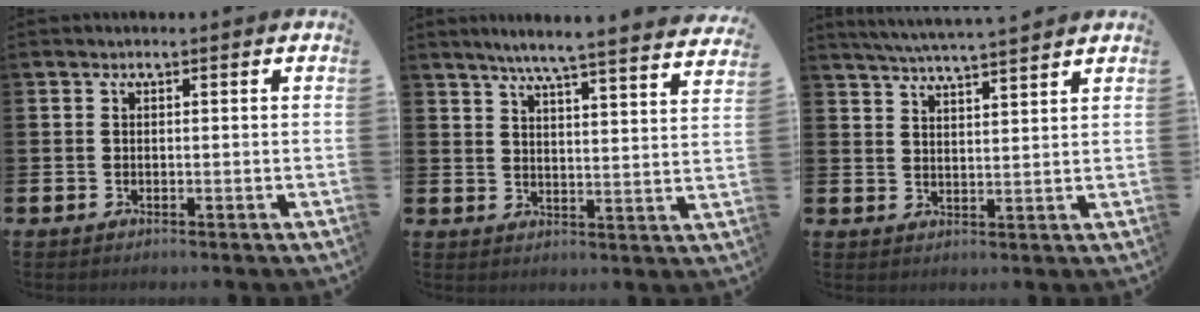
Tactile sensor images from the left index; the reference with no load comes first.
{"total": 6.0, "force": [5.6, -0.5, 2.1], "torque": [-0.054, -0.041, 0.093]}
{"total": 5.2, "force": [5.1, -0.4, 1.0], "torque": [-0.038, -0.025, 0.092]}